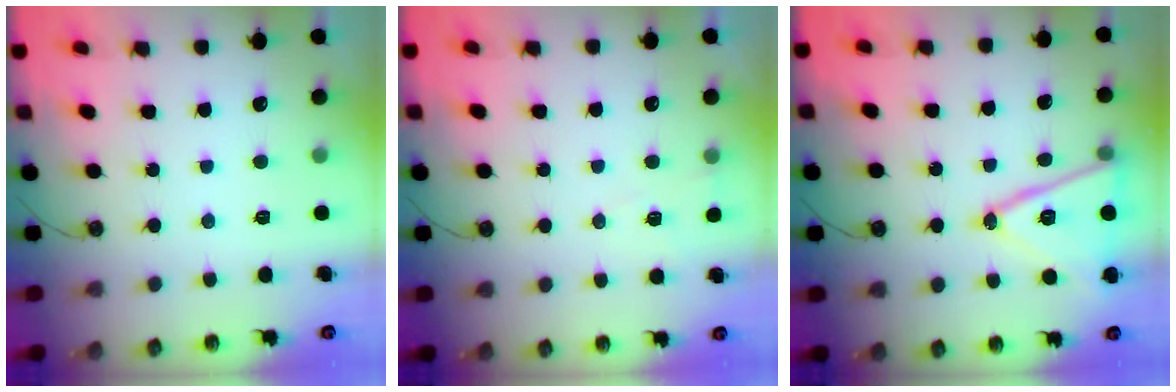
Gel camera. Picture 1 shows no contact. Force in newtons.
{"total": 5.2, "press": 4.9, "slide": 1.5}
{"total": 15.4, "press": 15.0, "slide": 3.4}